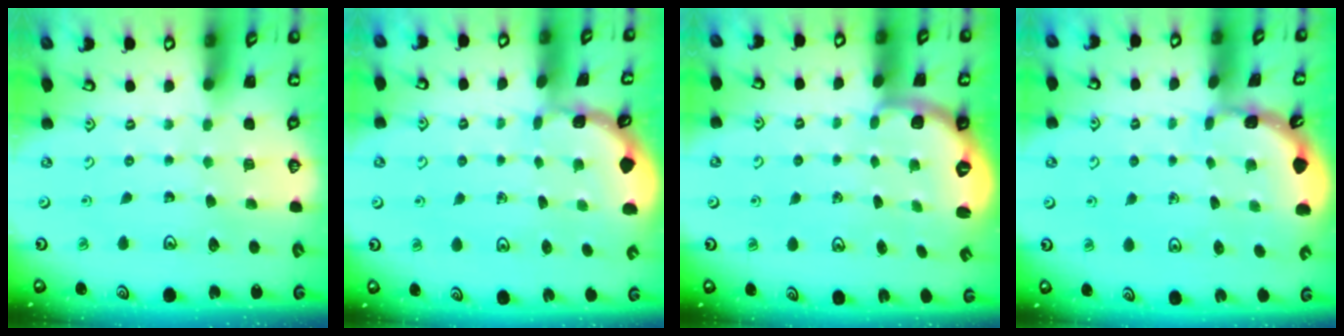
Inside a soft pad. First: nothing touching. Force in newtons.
{"total": 1.1, "press": 1.0, "slide": 0.1}
{"total": 2.6, "press": 1.4, "slide": 2.2}
{"total": 1.6, "press": 1.6, "slide": 0.3}